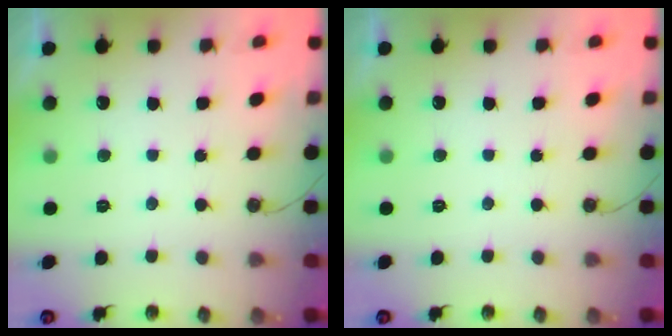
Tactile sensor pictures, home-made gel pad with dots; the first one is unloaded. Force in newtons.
{"total": 0.0}